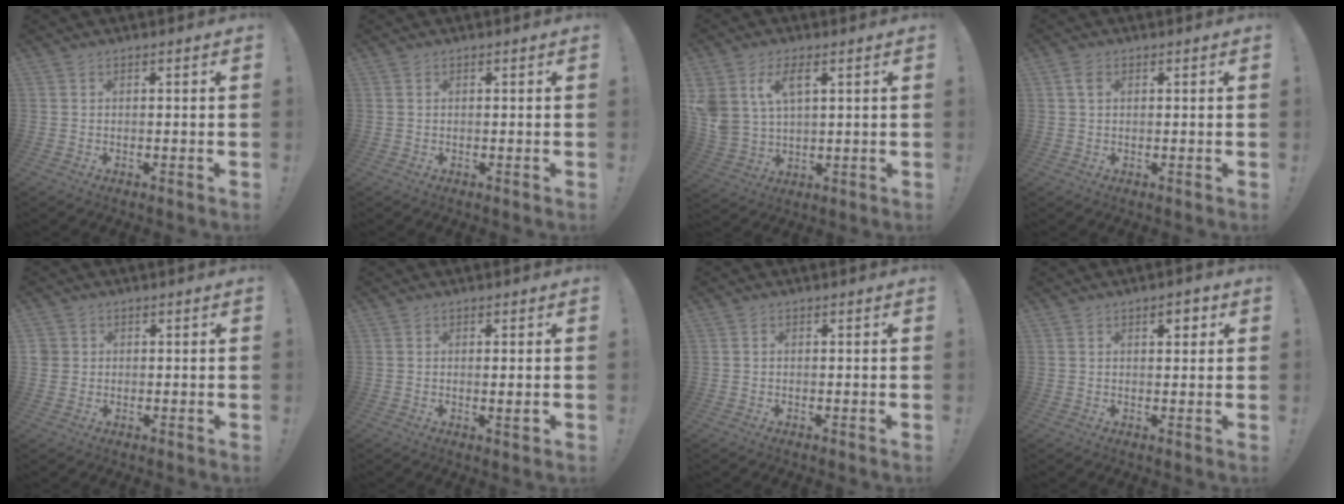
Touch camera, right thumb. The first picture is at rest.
{"total": 0.0}
{"total": 9.5, "force": [4.3, 5.3, 6.6], "torque": [-0.140, -0.014, 0.078]}
{"total": 2.5, "force": [0.8, 1.6, 1.8], "torque": [-0.028, 0.001, 0.014]}
{"total": 2.7, "force": [0.5, 2.6, 0.6], "torque": [-0.009, 0.004, 0.011]}
{"total": 1.8, "force": [0.0, -0.1, 1.8], "torque": [-0.024, -0.006, -0.003]}
{"total": 0.0}
{"total": 3.0, "force": [1.5, 1.3, 2.3], "torque": [-0.018, -0.009, 0.019]}